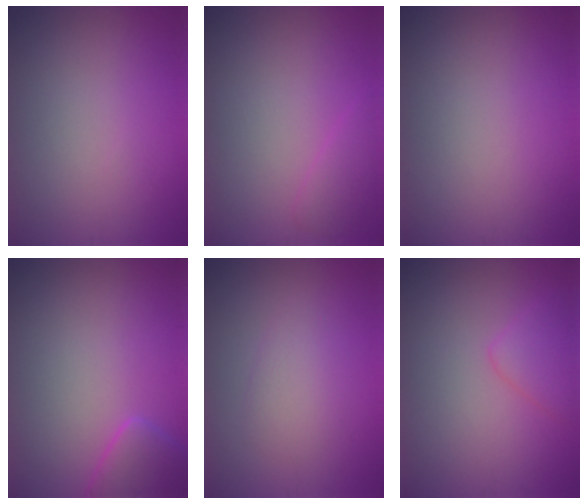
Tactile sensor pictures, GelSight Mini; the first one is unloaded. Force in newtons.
{"total": 1.5, "press": 1.5, "slide": 0.1}
{"total": 0.0}
{"total": 2.4, "press": 2.4, "slide": 0.3}
{"total": 2.2, "press": 2.2, "slide": 0.1}
{"total": 2.3, "press": 2.3, "slide": 0.2}